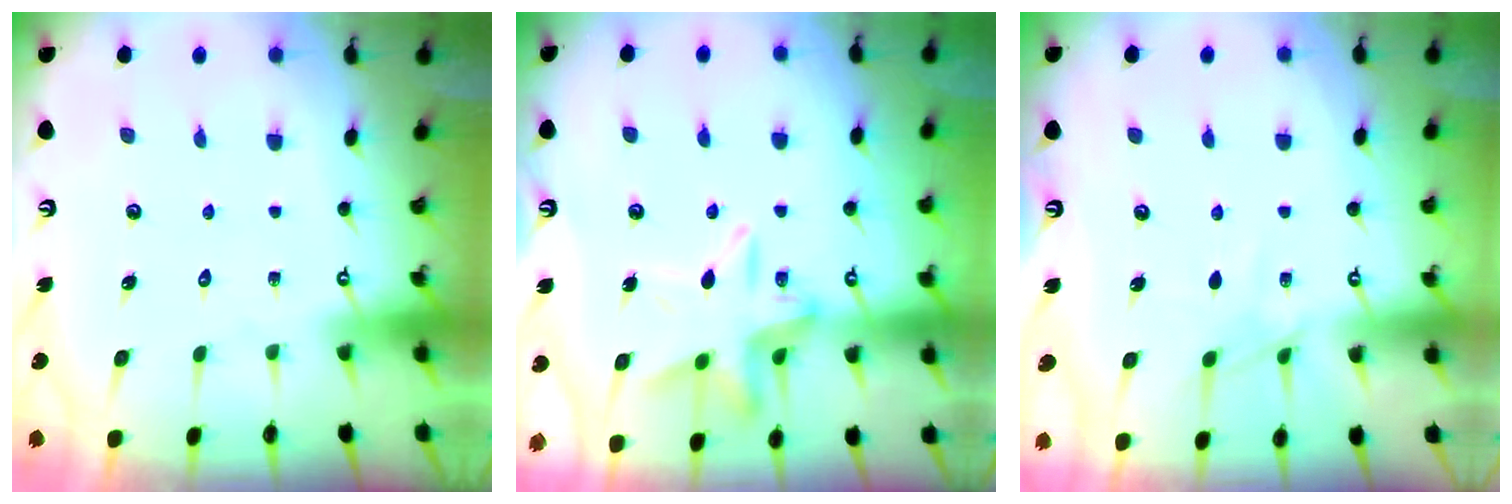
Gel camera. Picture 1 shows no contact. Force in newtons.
{"total": 13.9, "press": 13.9, "slide": 1.5}
{"total": 5.5, "press": 5.5, "slide": 0.3}